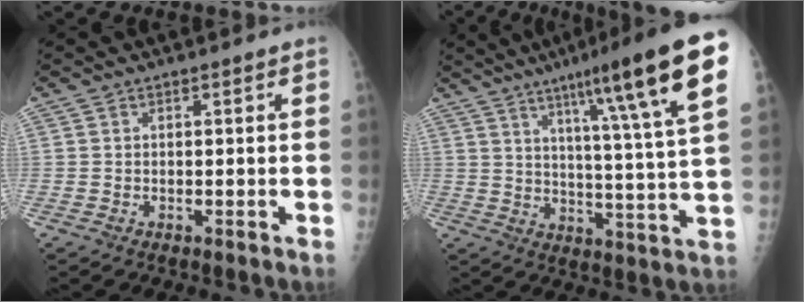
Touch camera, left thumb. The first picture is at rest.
{"total": 20.9, "force": [10.8, 1.3, 17.8], "torque": [-0.246, -0.032, 0.152]}